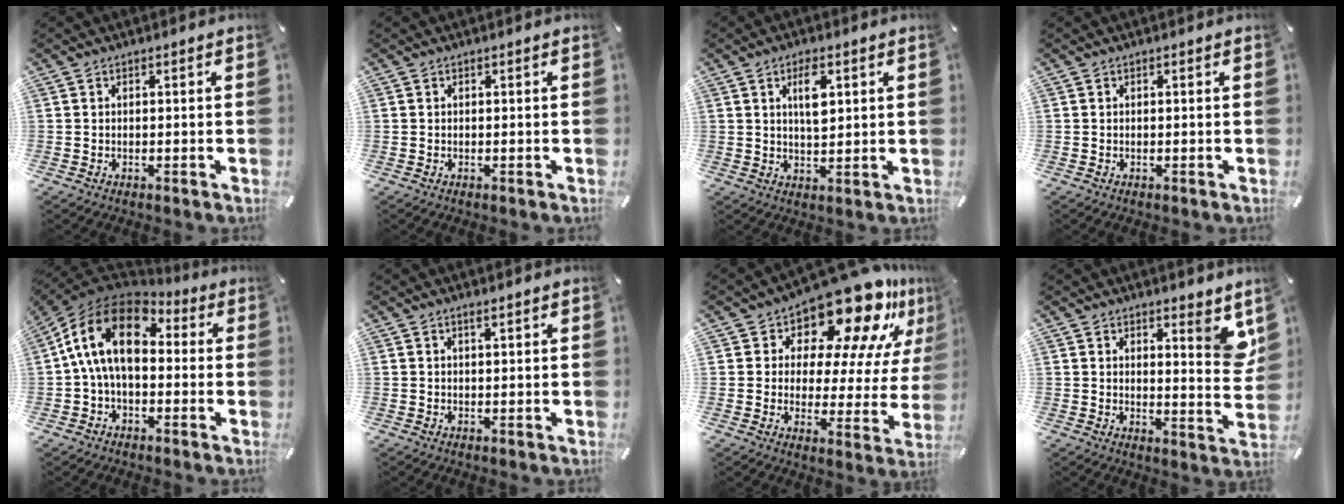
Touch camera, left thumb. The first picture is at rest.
{"total": 0.0}
{"total": 7.1, "force": [2.6, 3.0, 5.9], "torque": [-0.092, -0.007, 0.038]}
{"total": 0.0}
{"total": 16.2, "force": [2.2, 9.9, 12.5], "torque": [-0.254, 0.012, 0.035]}
{"total": 1.3, "force": [0.8, 0.1, 1.0], "torque": [-0.019, -0.001, 0.014]}
{"total": 18.7, "force": [14.5, 7.3, 9.4], "torque": [-0.132, -0.127, 0.239]}
{"total": 8.2, "force": [5.6, 2.9, 5.2], "torque": [-0.049, -0.048, 0.094]}